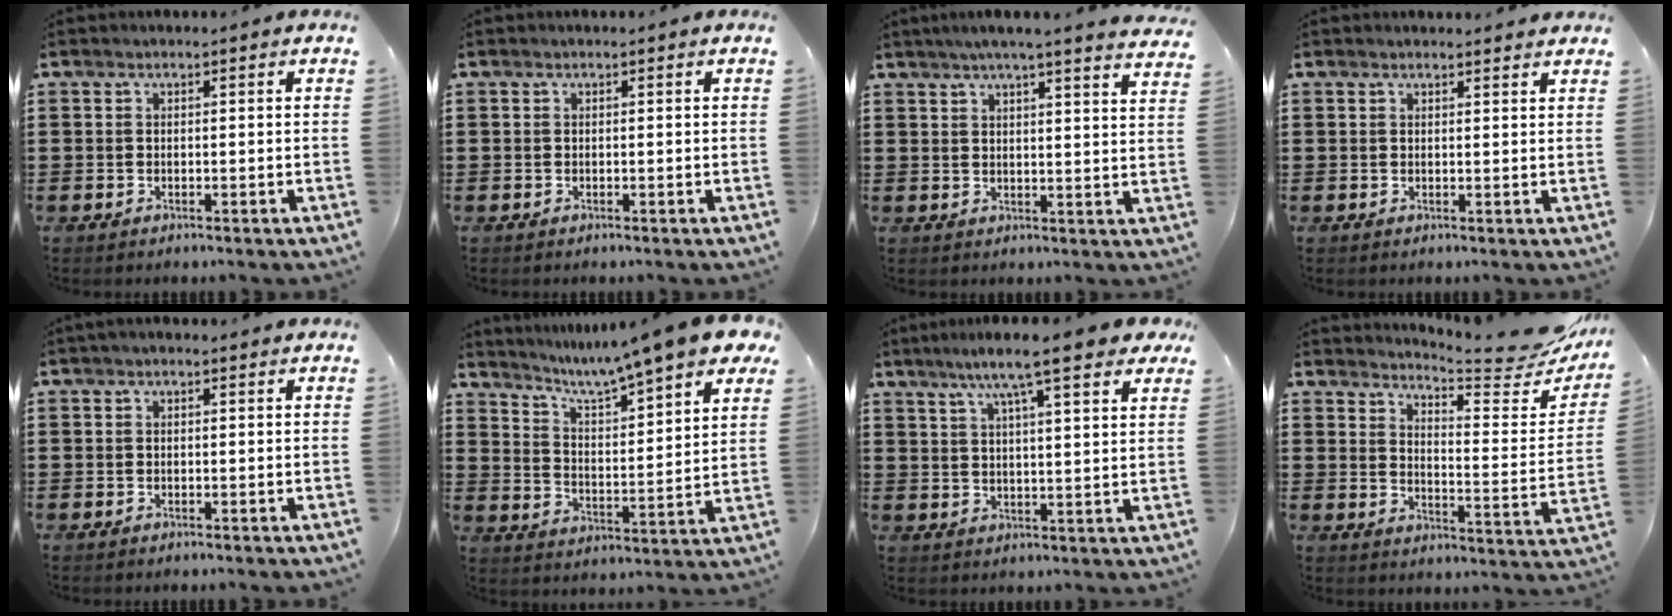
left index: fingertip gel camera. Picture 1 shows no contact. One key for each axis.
{"total": 0.0}
{"total": 4.4, "fx": 3.9, "fy": -0.9, "fz": 1.8, "tx": -0.049, "ty": -0.016, "tz": 0.068}
{"total": 1.4, "fx": 1.3, "fy": 0.1, "fz": 0.3, "tx": -0.009, "ty": 0.000, "tz": 0.026}
{"total": 0.6, "fx": 0.1, "fy": 0.4, "fz": 0.5, "tx": -0.008, "ty": 0.004, "tz": 0.001}
{"total": 8.5, "fx": 7.4, "fy": -0.9, "fz": 4.1, "tx": -0.101, "ty": -0.053, "tz": 0.117}
{"total": 9.4, "fx": 6.9, "fy": 1.1, "fz": 6.3, "tx": -0.126, "ty": -0.013, "tz": 0.116}
{"total": 6.6, "fx": 6.3, "fy": -0.1, "fz": 2.1, "tx": -0.046, "ty": -0.060, "tz": 0.103}